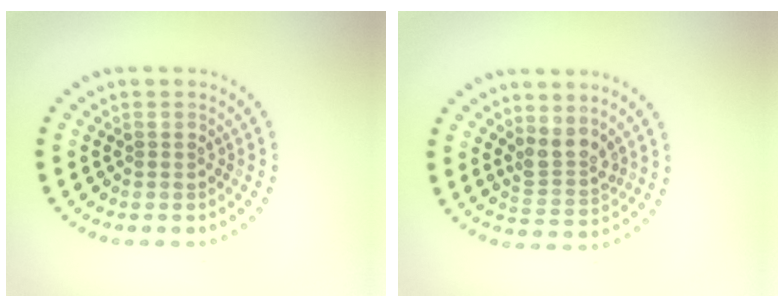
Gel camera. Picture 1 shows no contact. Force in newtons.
{"total": 2.5, "press": 1.8, "slide": 1.7}